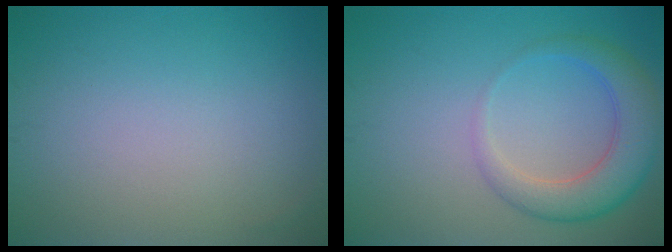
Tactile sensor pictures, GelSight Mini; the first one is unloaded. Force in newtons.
{"total": 4.9, "press": 4.9, "slide": 0.4}